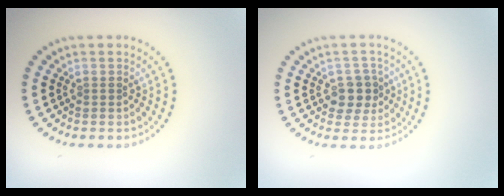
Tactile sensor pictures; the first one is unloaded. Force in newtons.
{"total": 2.8, "press": 2.6, "slide": 1.0}